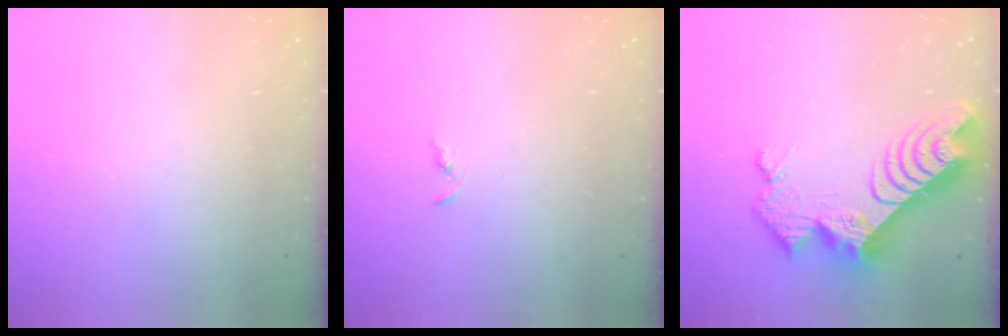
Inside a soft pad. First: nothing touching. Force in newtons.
{"total": 2.1, "press": 2.1, "slide": 0.3}
{"total": 12.1, "press": 12.0, "slide": 0.9}